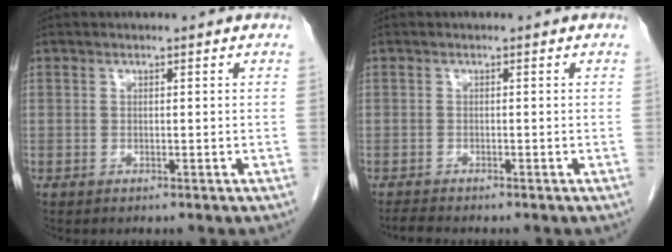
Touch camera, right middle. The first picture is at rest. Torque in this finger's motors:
{"motor_torque": [0.08, -0.03, -0.04, 0.00]}